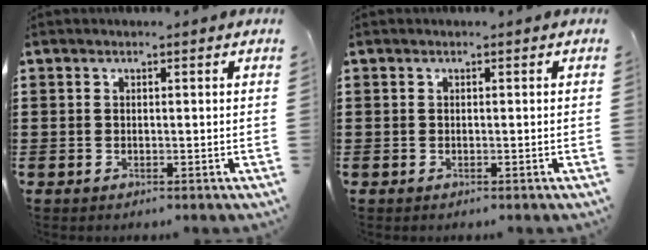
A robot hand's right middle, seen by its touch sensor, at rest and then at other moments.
{"total": 0.0}